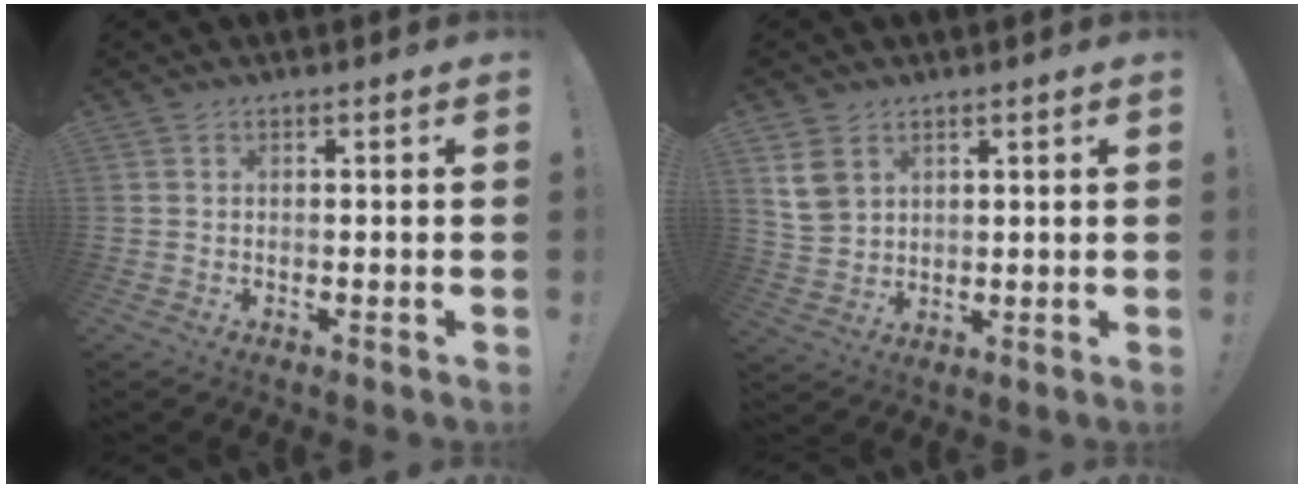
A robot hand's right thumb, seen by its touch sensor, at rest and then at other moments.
{"total": 7.4, "force": [4.2, 5.4, 2.9], "torque": [-0.050, -0.012, 0.082]}